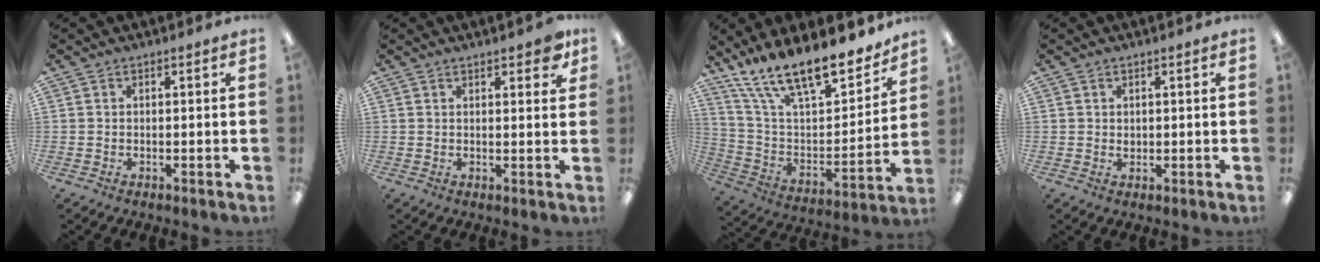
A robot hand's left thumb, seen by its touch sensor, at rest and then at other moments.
{"total": 4.2, "force": [2.9, 1.5, 2.6], "torque": [-0.033, -0.008, 0.047]}
{"total": 19.5, "force": [16.3, 5.2, 9.4], "torque": [-0.173, -0.116, 0.284]}
{"total": 1.0, "force": [0.5, 0.9, 0.2], "torque": [0.002, -0.001, 0.007]}